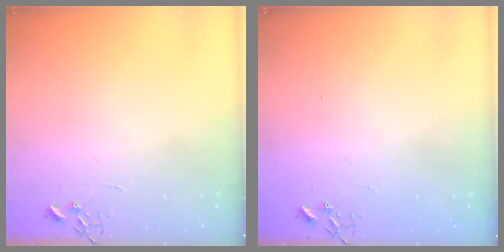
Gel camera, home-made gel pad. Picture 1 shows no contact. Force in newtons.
{"total": 1.3, "press": 1.2, "slide": 0.1}